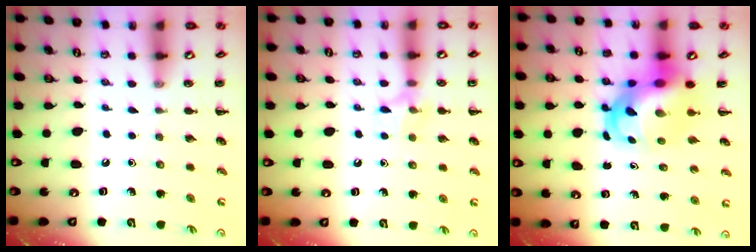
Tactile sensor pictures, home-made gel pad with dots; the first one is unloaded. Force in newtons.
{"total": 7.5, "press": 7.4, "slide": 1.4}
{"total": 9.9, "press": 9.6, "slide": 2.7}